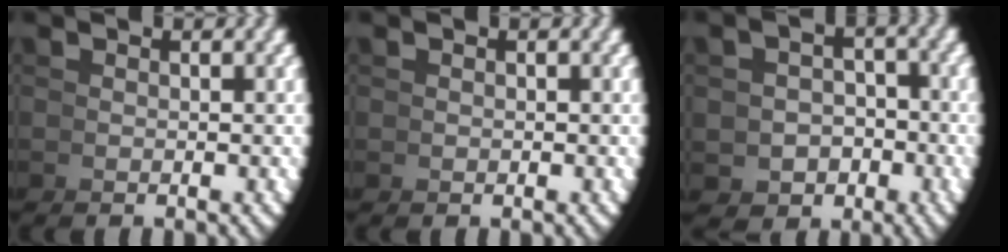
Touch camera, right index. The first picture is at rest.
{"total": 0.0}
{"total": 6.7, "force": [-2.7, 5.8, 2.3], "torque": [-0.034, -0.027, -0.040]}